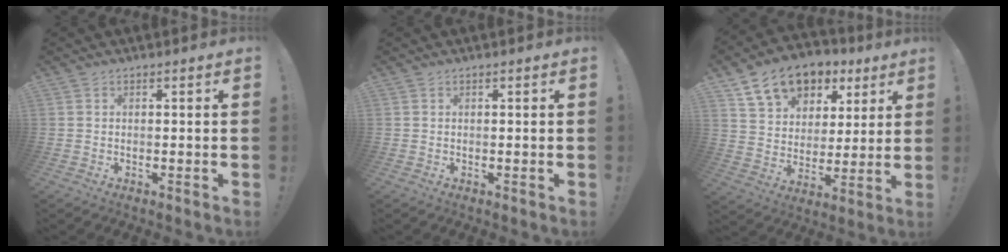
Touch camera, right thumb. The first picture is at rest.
{"total": 0.0}
{"total": 14.9, "force": [8.9, 10.1, 6.5], "torque": [-0.101, -0.043, 0.167]}